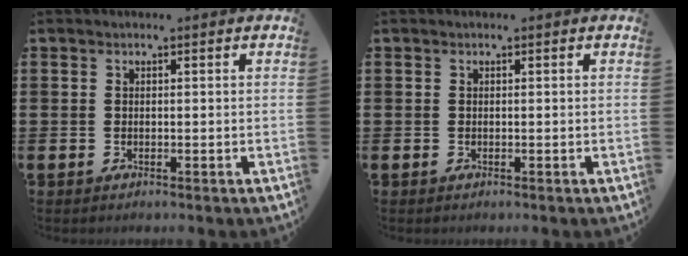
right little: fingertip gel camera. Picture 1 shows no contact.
{"total": 0.0}